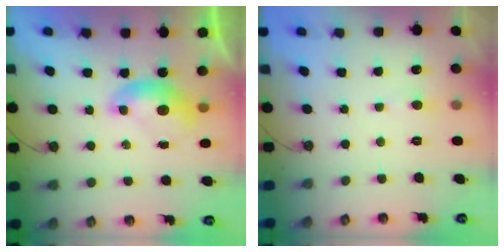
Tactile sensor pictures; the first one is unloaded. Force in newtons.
{"total": 1.3, "press": 1.1, "slide": 0.6}